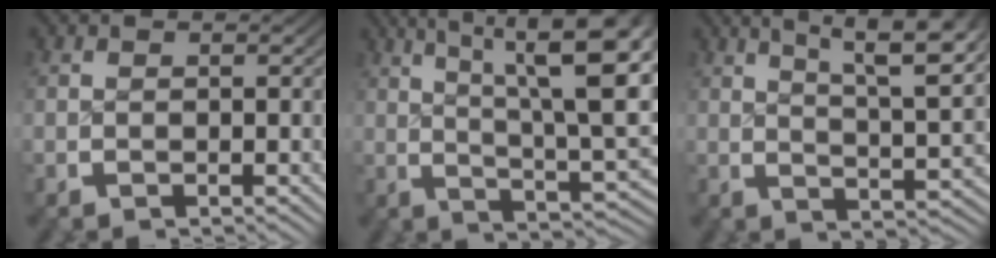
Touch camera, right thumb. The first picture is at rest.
{"total": 11.5, "force": [2.4, 5.3, 9.9], "torque": [-0.120, -0.014, 0.040]}
{"total": 8.4, "force": [3.8, 3.8, 6.4], "torque": [-0.079, 0.000, 0.055]}